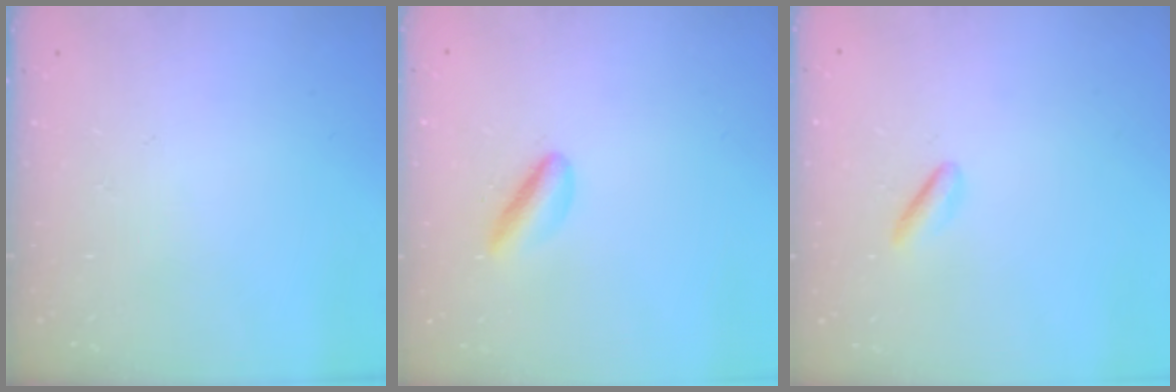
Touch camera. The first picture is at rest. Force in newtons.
{"total": 3.5, "press": 3.4, "slide": 0.5}
{"total": 1.5, "press": 1.1, "slide": 0.9}